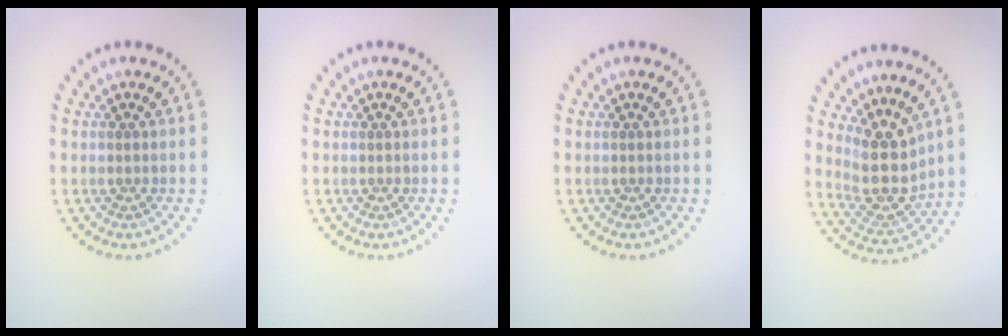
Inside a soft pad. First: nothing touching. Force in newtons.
{"total": 0.0}
{"total": 0.0}
{"total": 4.5, "press": 3.6, "slide": 2.6}